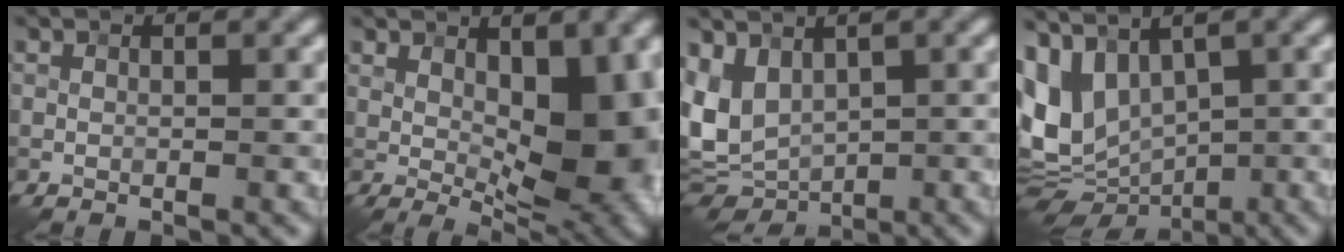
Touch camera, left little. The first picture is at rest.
{"total": 12.3, "force": [1.0, 5.3, 11.1], "torque": [-0.125, 0.010, 0.011]}
{"total": 5.9, "force": [0.7, 4.0, 4.3], "torque": [-0.096, -0.005, 0.013]}
{"total": 8.1, "force": [1.2, 5.5, 5.9], "torque": [-0.128, -0.005, 0.018]}